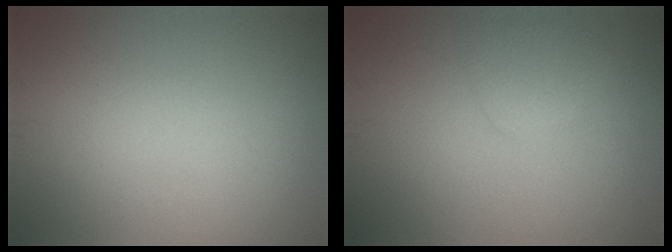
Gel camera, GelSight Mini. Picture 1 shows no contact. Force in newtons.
{"total": 1.6, "press": 1.6, "slide": 0.1}